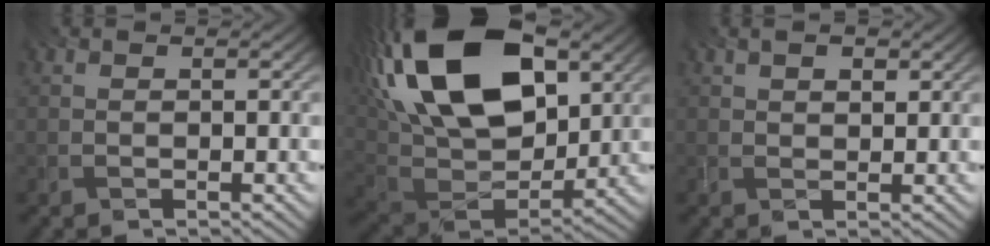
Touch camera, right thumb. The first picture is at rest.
{"total": 22.3, "force": [9.2, 12.8, 15.7], "torque": [-0.342, 0.051, 0.147]}
{"total": 2.6, "force": [1.3, 1.4, 1.8], "torque": [-0.032, 0.000, 0.025]}